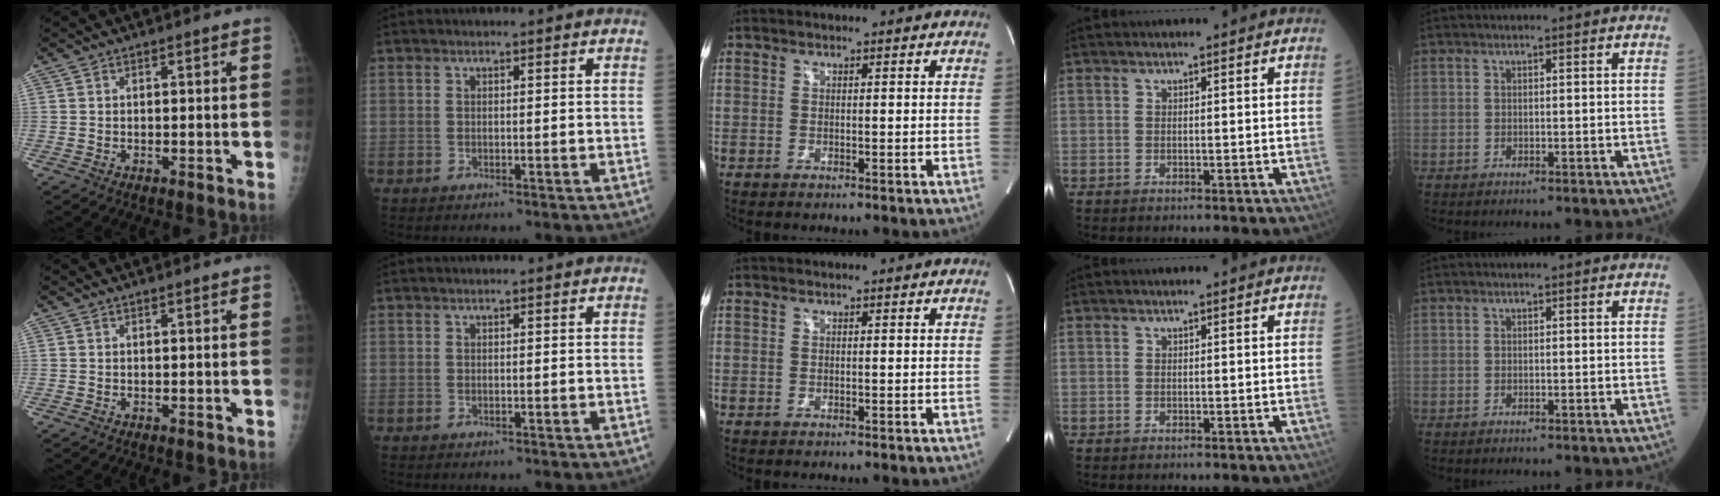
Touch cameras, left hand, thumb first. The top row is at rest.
{}